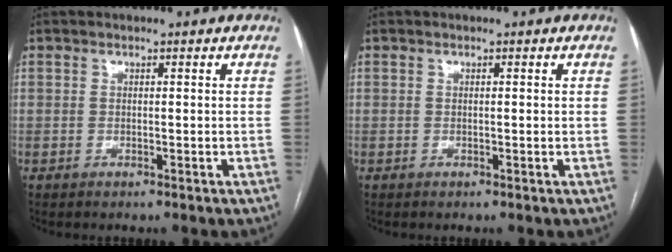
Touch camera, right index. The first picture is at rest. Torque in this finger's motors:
{"motor_torque": [-0.23, 0.11, -0.01, -0.01]}